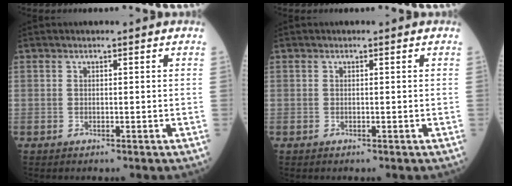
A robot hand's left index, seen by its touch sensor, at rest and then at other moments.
{"total": 0.0}